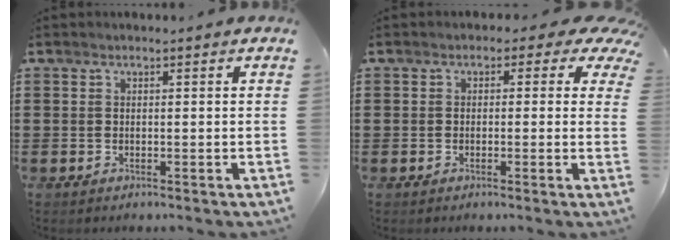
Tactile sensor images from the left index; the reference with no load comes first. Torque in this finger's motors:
{"motor_torque": [2.14, 0.00, 0.04, -0.12]}